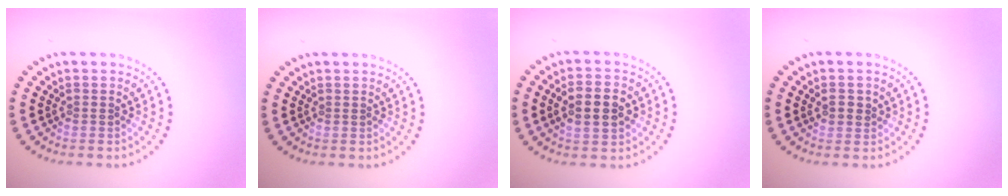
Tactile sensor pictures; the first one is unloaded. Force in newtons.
{"total": 0.0}
{"total": 3.9, "press": 3.9, "slide": 0.2}
{"total": 0.9, "press": 0.9, "slide": 0.2}